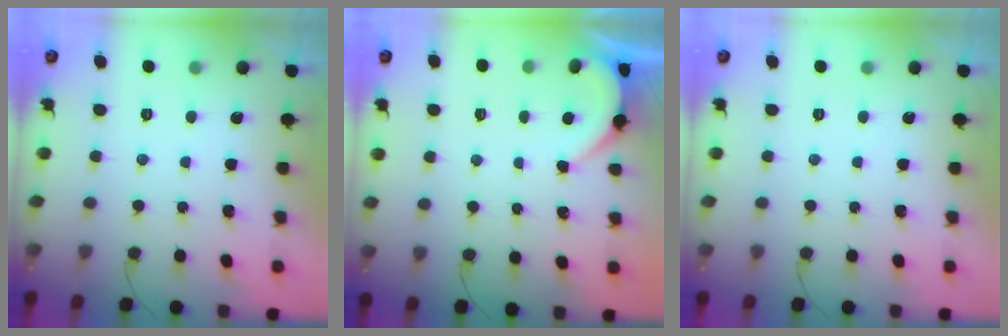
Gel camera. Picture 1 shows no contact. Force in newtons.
{"total": 1.4, "press": 1.4, "slide": 0.2}
{"total": 0.0}